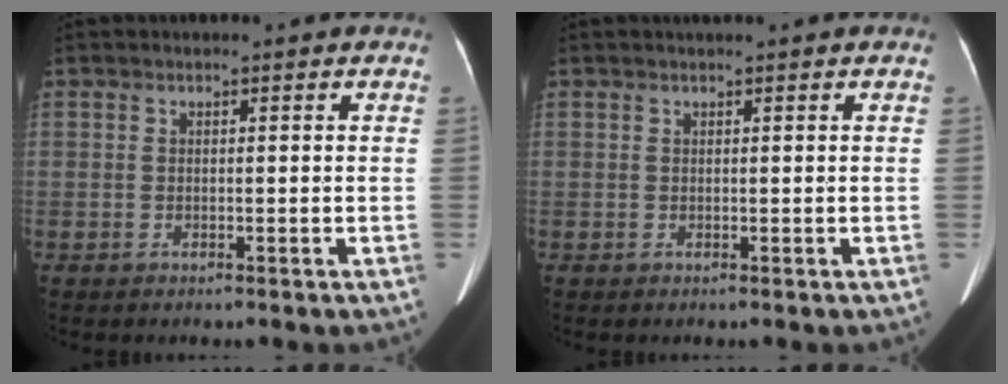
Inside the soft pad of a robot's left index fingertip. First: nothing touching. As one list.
[{"total": 1.1, "force": [0.9, -0.2, 0.6], "torque": [-0.008, 0.015, 0.020]}]